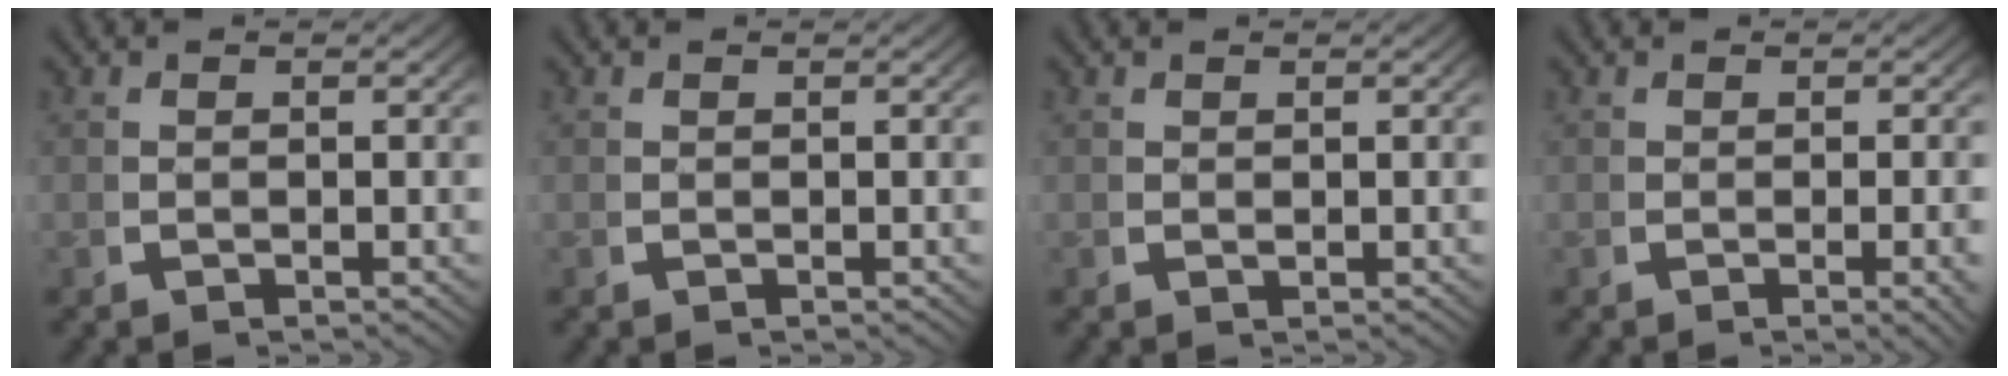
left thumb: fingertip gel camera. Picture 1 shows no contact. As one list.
[{"total": 0.0}, {"total": 0.5, "force": [0.5, 0.0, 0.0], "torque": [0.002, 0.001, 0.009]}, {"total": 1.7, "force": [-0.1, 0.2, 1.7], "torque": [-0.018, 0.002, -0.003]}]